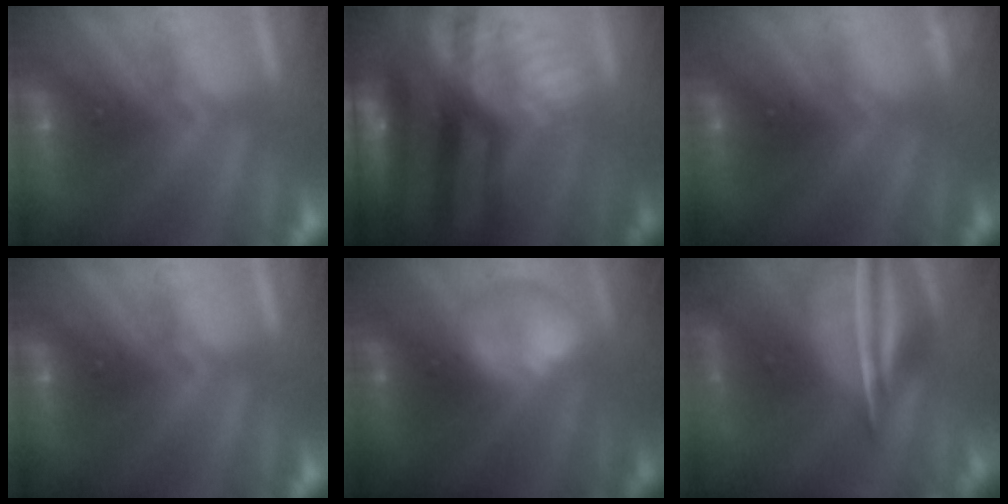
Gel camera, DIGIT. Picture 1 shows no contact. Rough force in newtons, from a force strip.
{"total": 7.6}
{"total": 2.2}
{"total": 0.0}
{"total": 2.6}
{"total": 7.2}